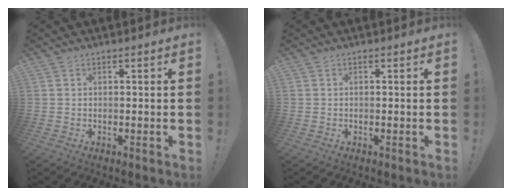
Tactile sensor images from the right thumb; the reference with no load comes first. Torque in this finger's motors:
{"motor_torque": [-0.16, 0.08, 0.13, 0.05, 0.07]}